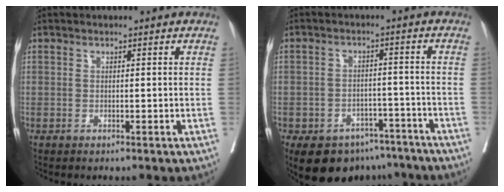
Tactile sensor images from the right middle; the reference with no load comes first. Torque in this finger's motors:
{"motor_torque": [1.09, -1.05, 0.16, 0.05]}